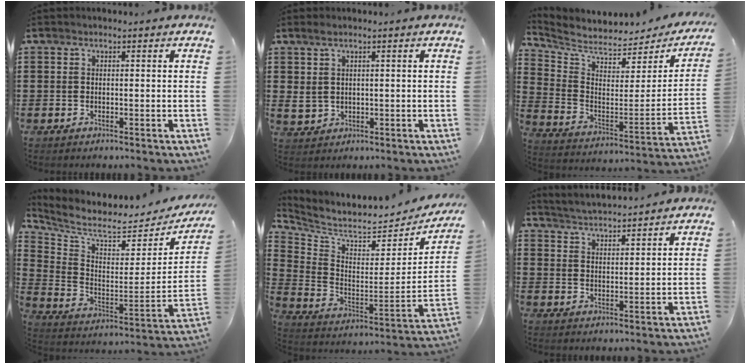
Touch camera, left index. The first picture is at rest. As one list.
[{"total": 2.4, "force": [0.8, 1.5, 1.6], "torque": [-0.036, 0.004, 0.015]}, {"total": 4.5, "force": [4.2, 0.9, 1.2], "torque": [-0.053, -0.053, 0.068]}, {"total": 5.7, "force": [5.2, 0.3, 2.2], "torque": [-0.072, -0.059, 0.085]}, {"total": 5.3, "force": [4.9, 0.5, 1.9], "torque": [-0.067, -0.059, 0.077]}, {"total": 3.3, "force": [3.3, -0.5, -0.1], "torque": [-0.012, -0.019, 0.056]}]